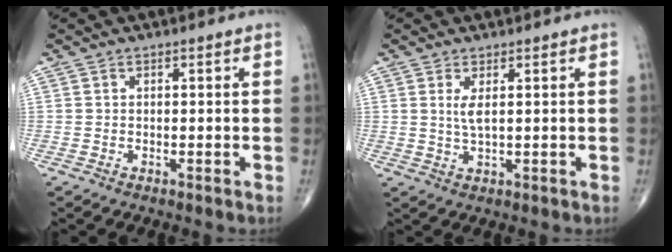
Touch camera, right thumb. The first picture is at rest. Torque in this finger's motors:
{"motor_torque": [-0.29, 0.47, 0.15, 0.13, 0.04]}